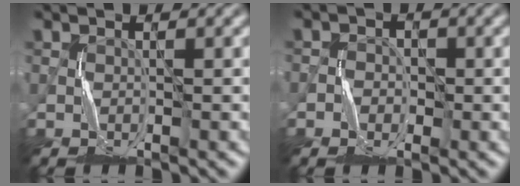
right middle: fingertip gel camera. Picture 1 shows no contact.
{"total": 1.7, "force": [-0.8, 1.4, 0.6], "torque": [0.005, 0.003, -0.021]}